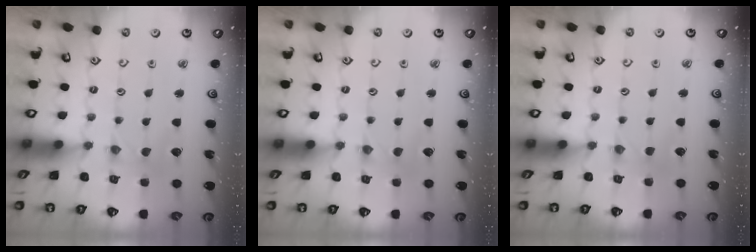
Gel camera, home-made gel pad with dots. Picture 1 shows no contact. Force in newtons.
{"total": 0.7, "press": 0.7, "slide": 0.2}
{"total": 3.0, "press": 3.0, "slide": 0.3}